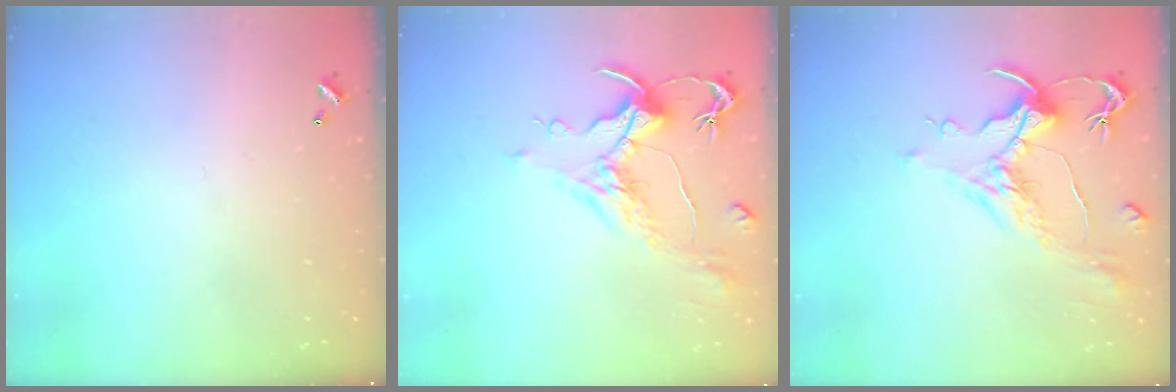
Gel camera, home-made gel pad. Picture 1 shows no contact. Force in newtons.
{"total": 1.6, "press": 0.7, "slide": 1.4}
{"total": 1.6, "press": 0.7, "slide": 1.4}